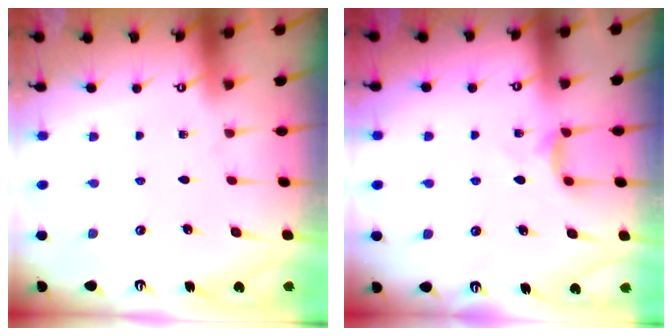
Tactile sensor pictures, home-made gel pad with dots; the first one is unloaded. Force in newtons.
{"total": 5.6, "press": 5.5, "slide": 0.7}